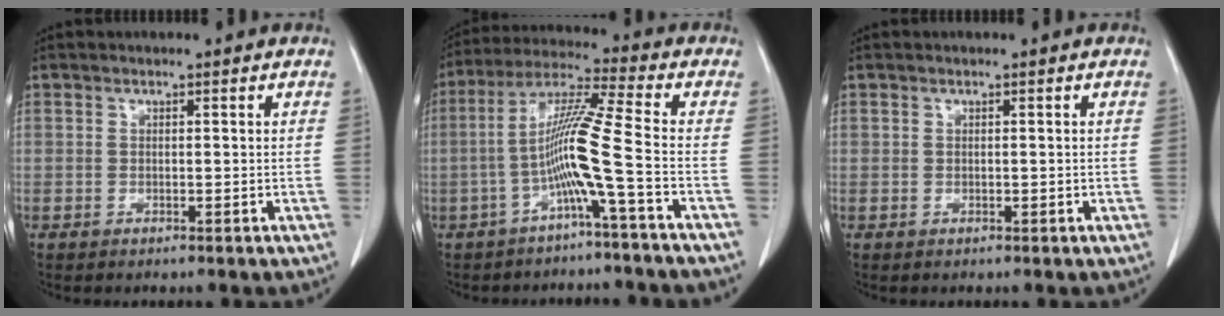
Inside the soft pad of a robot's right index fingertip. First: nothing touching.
{"total": 8.6, "force": [-2.8, -1.6, 8.0], "torque": [-0.160, 0.015, -0.055]}
{"total": 0.0}